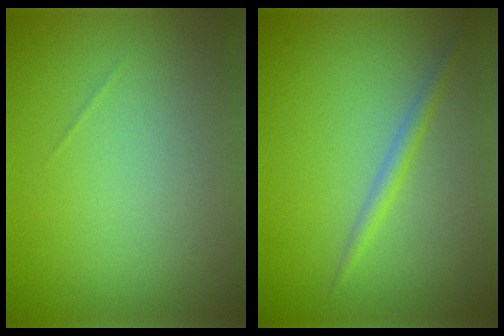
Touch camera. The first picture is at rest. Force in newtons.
{"total": 1.4, "press": 1.4, "slide": 0.1}